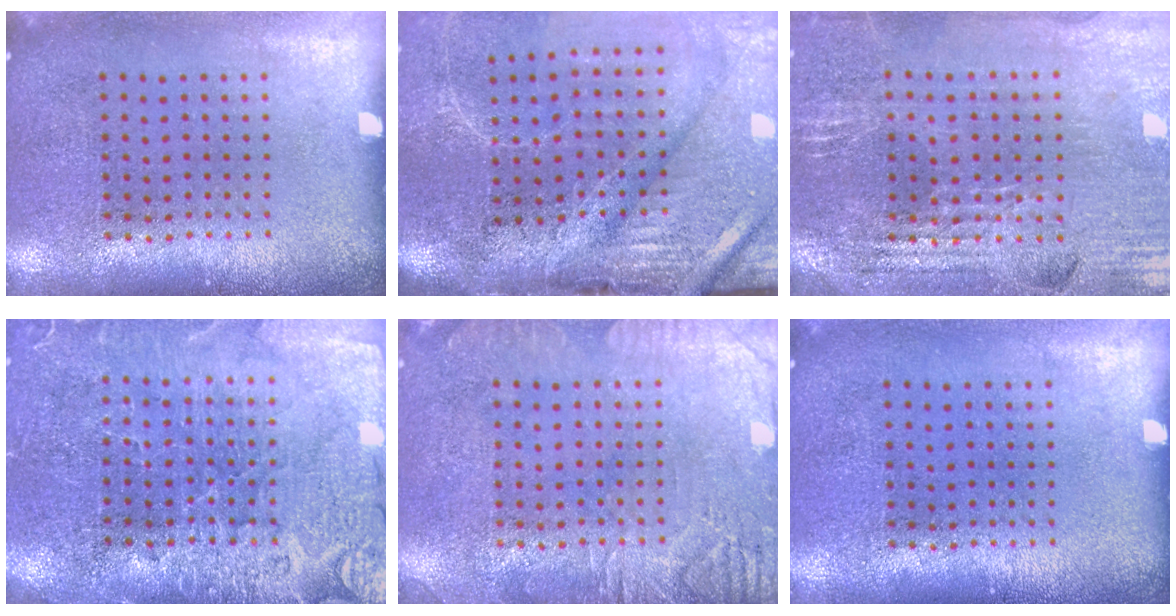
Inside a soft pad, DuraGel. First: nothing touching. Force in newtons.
{"total": 4.5, "press": 3.7, "slide": 2.5}
{"total": 2.9, "press": 2.8, "slide": 0.5}
{"total": 3.6, "press": 3.5, "slide": 1.1}
{"total": 3.1, "press": 3.1, "slide": 0.4}
{"total": 0.0}